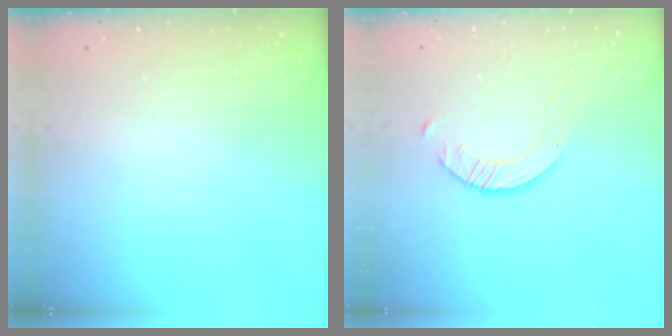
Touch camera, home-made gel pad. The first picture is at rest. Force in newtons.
{"total": 1.6, "press": 1.6, "slide": 0.2}